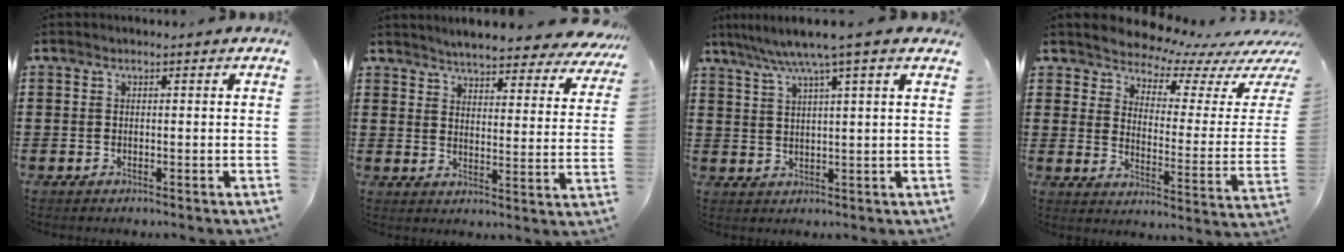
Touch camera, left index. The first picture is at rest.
{"total": 5.4, "force": [5.1, -0.2, 1.6], "torque": [-0.053, -0.031, 0.089]}
{"total": 6.0, "force": [4.2, -0.4, 4.2], "torque": [-0.093, -0.013, 0.069]}
{"total": 4.8, "force": [4.8, 0.5, 0.6], "torque": [-0.034, -0.046, 0.076]}